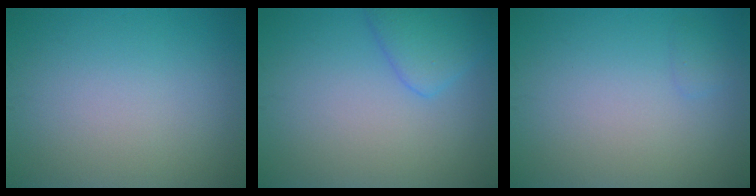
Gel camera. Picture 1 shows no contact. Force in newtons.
{"total": 2.9, "press": 2.9, "slide": 0.2}
{"total": 0.6, "press": 0.6, "slide": 0.1}